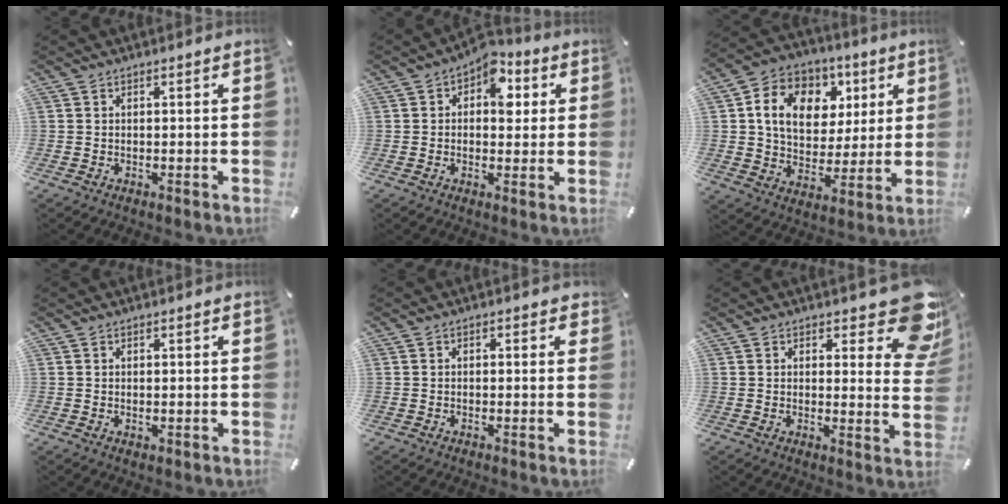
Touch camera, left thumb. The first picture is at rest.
{"total": 8.3, "force": [2.6, 5.6, 5.5], "torque": [-0.061, -0.016, 0.036]}
{"total": 14.2, "force": [5.0, 11.3, 7.1], "torque": [-0.125, -0.007, 0.096]}
{"total": 0.5, "force": [0.2, 0.4, 0.2], "torque": [-0.003, 0.002, 0.004]}
{"total": 0.5, "force": [0.0, 0.5, 0.2], "torque": [0.004, 0.001, -0.002]}
{"total": 12.2, "force": [7.4, 5.5, 8.0], "torque": [-0.083, -0.059, 0.130]}